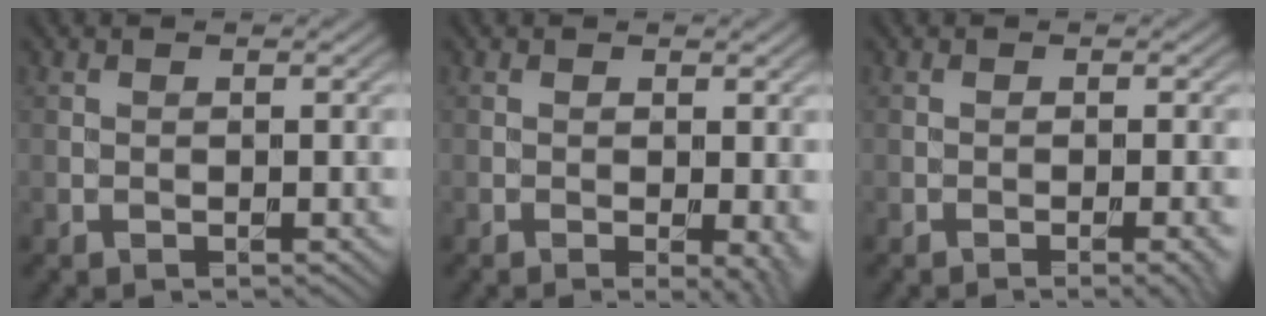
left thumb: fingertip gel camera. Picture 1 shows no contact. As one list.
[{"total": 2.8, "force": [-0.4, 0.7, 2.7], "torque": [-0.036, -0.007, -0.007]}, {"total": 2.4, "force": [-1.0, 0.4, 2.2], "torque": [-0.026, 0.004, -0.018]}]